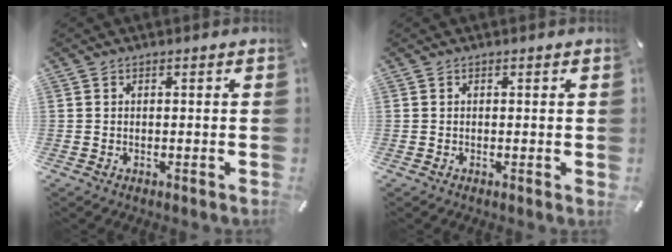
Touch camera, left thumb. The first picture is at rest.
{"total": 0.0}